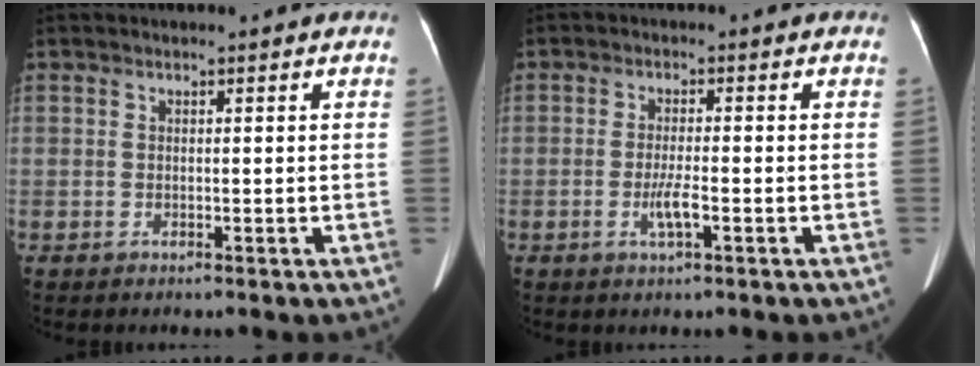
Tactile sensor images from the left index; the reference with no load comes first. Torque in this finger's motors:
{"motor_torque": [0.45, 0.08, 0.34, 0.09]}